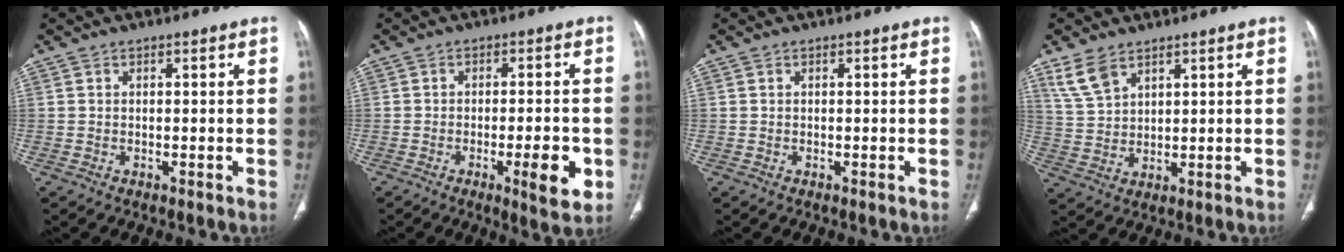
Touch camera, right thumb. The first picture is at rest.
{"total": 7.9, "force": [-2.7, 1.9, 7.2], "torque": [-0.095, -0.001, -0.033]}
{"total": 0.0}
{"total": 6.2, "force": [4.3, 3.2, 3.1], "torque": [-0.052, -0.013, 0.099]}